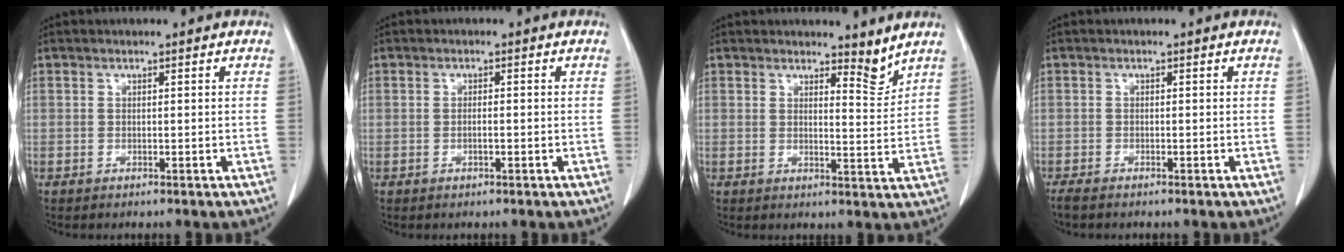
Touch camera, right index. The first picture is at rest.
{"total": 1.6, "force": [-0.3, 0.6, 1.4], "torque": [-0.031, 0.003, -0.004]}
{"total": 3.7, "force": [3.2, 0.8, 1.5], "torque": [-0.018, -0.020, 0.047]}
{"total": 2.3, "force": [-1.6, 1.0, 1.4], "torque": [-0.033, -0.005, -0.027]}